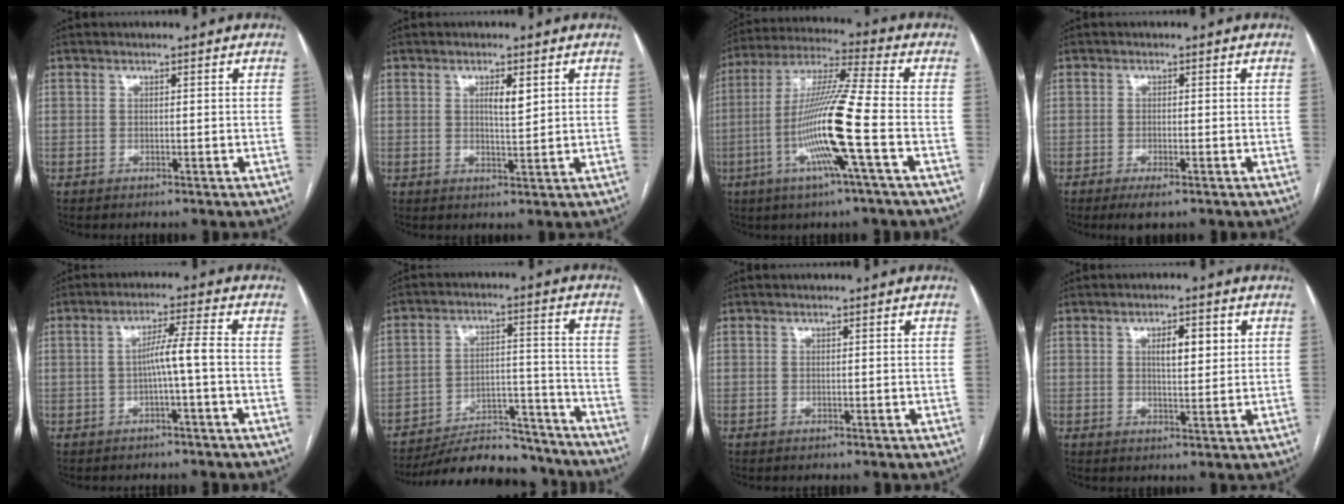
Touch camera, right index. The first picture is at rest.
{"total": 2.9, "force": [1.1, 0.6, 2.6], "torque": [-0.044, -0.003, 0.018]}
{"total": 15.2, "force": [-4.3, -1.0, 14.5], "torque": [-0.288, -0.007, -0.092]}
{"total": 2.8, "force": [-1.8, 0.6, 2.1], "torque": [-0.036, -0.004, -0.028]}
{"total": 4.4, "force": [-1.0, -0.6, 4.2], "torque": [-0.072, 0.012, -0.015]}
{"total": 16.3, "force": [-15.3, 4.2, 3.8], "torque": [-0.054, 0.029, -0.223]}
{"total": 0.0}
{"total": 4.6, "force": [1.5, 1.4, 4.1], "torque": [-0.066, 0.003, 0.024]}